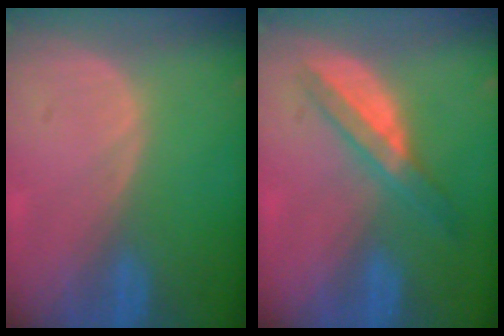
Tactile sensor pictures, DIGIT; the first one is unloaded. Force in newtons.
{"total": 5.8, "press": 5.2, "slide": 2.5}